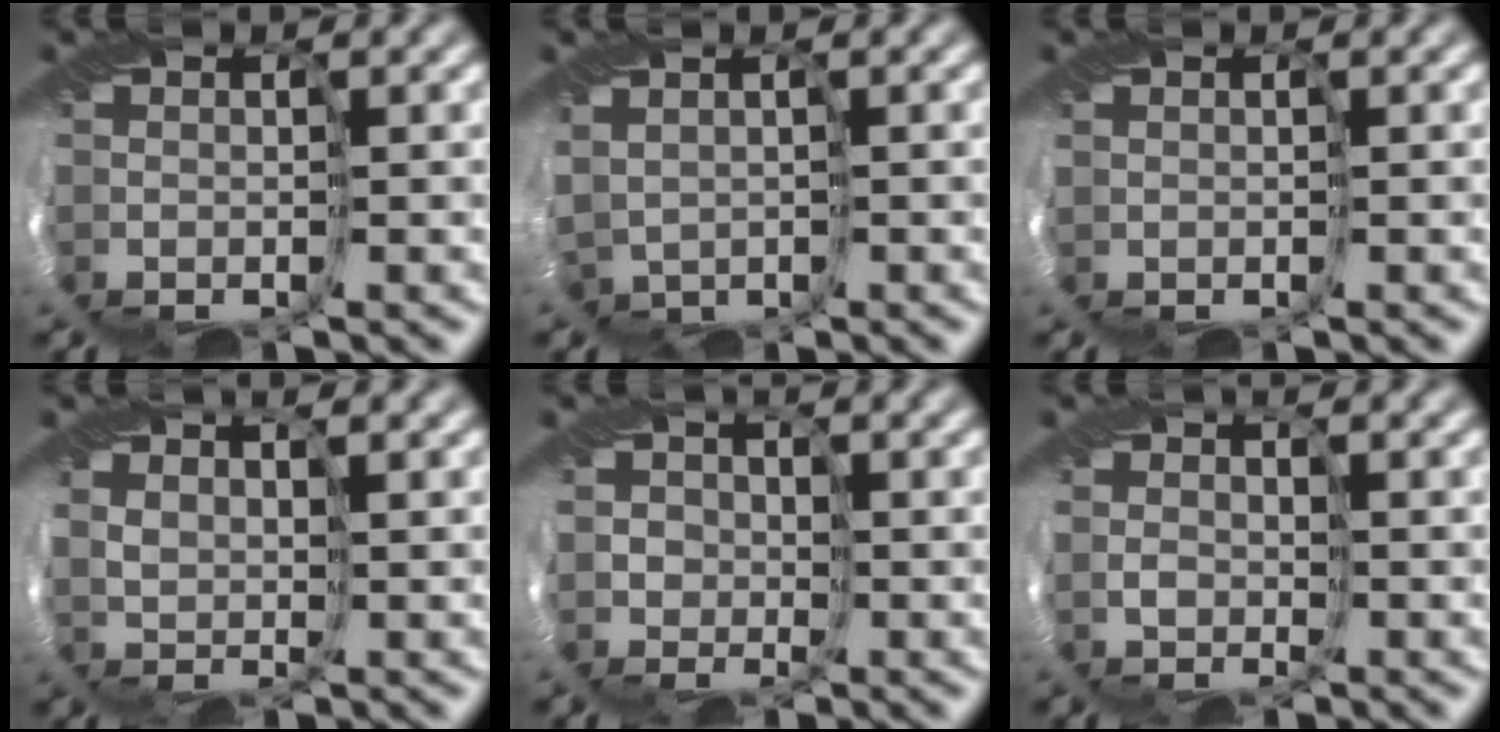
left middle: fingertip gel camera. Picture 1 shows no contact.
{"total": 1.6, "force": [1.4, 0.7, -0.1], "torque": [-0.014, 0.009, 0.035]}
{"total": 0.6, "force": [0.6, 0.1, -0.2], "torque": [0.010, 0.001, 0.013]}
{"total": 2.4, "force": [2.2, -0.4, -0.8], "torque": [-0.004, 0.012, 0.044]}
{"total": 2.3, "force": [1.4, 1.1, -1.4], "torque": [0.019, 0.013, 0.018]}
{"total": 1.7, "force": [0.8, -0.3, -1.4], "torque": [0.015, 0.004, 0.017]}